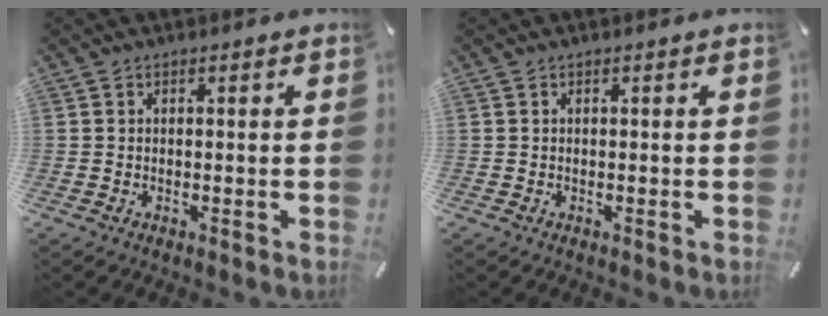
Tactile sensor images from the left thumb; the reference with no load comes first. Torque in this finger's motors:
{"motor_torque": [0.00, 0.00, -0.01, 0.01, 0.00]}